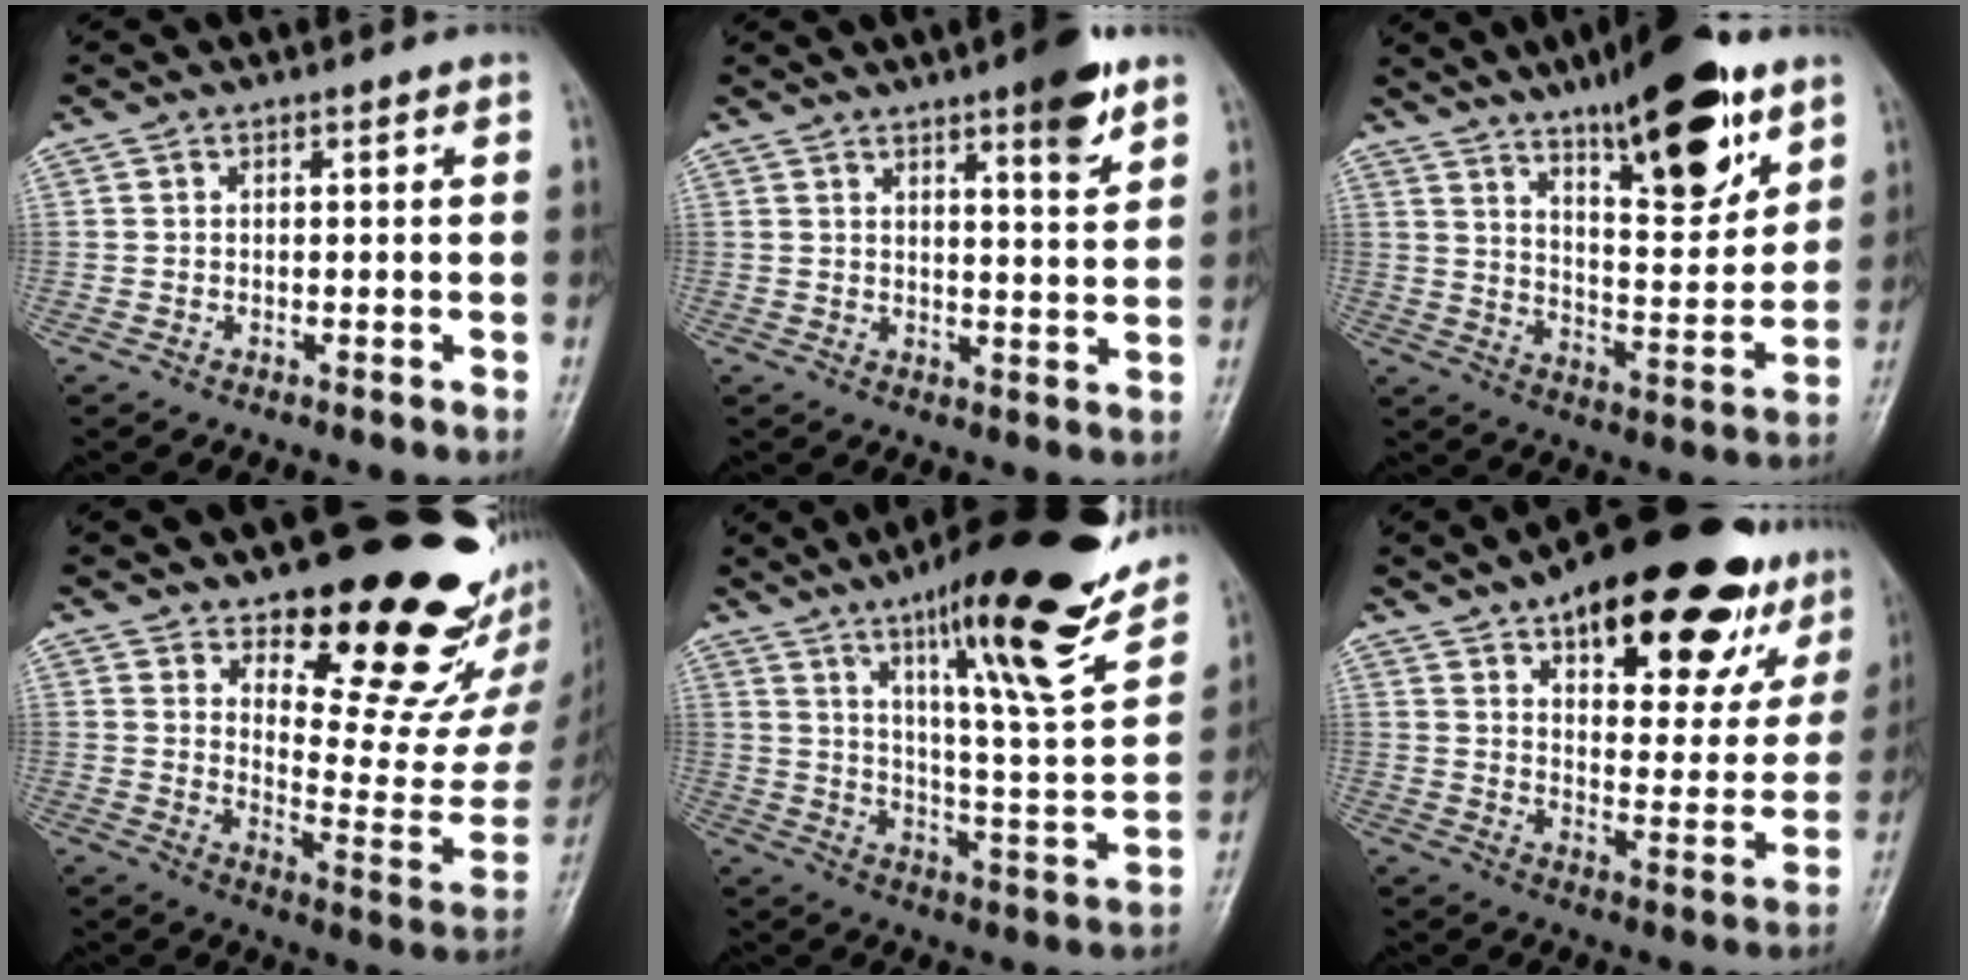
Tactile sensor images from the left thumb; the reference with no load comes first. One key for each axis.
{"total": 7.4, "fx": 4.7, "fy": 1.4, "fz": 5.6, "tx": -0.070, "ty": -0.029, "tz": 0.065}
{"total": 19.2, "fx": 11.8, "fy": 5.7, "fz": 14.1, "tx": -0.176, "ty": -0.065, "tz": 0.190}
{"total": 22.4, "fx": 16.9, "fy": 8.5, "fz": 12.0, "tx": -0.107, "ty": -0.138, "tz": 0.232}
{"total": 25.8, "fx": 15.8, "fy": 4.6, "fz": 19.9, "tx": -0.261, "ty": -0.056, "tz": 0.245}
{"total": 26.4, "fx": 16.4, "fy": 10.8, "fz": 17.5, "tx": -0.197, "ty": -0.043, "tz": 0.234}